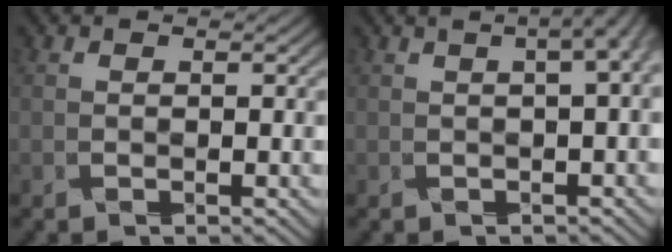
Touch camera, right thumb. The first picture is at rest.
{"total": 4.8, "force": [0.7, 1.6, 4.5], "torque": [-0.078, -0.002, 0.021]}